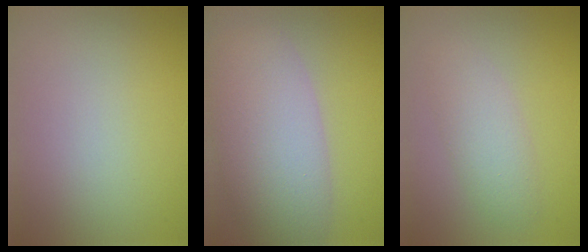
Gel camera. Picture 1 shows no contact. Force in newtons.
{"total": 8.7, "press": 8.7, "slide": 0.7}
{"total": 2.8, "press": 2.8, "slide": 0.0}